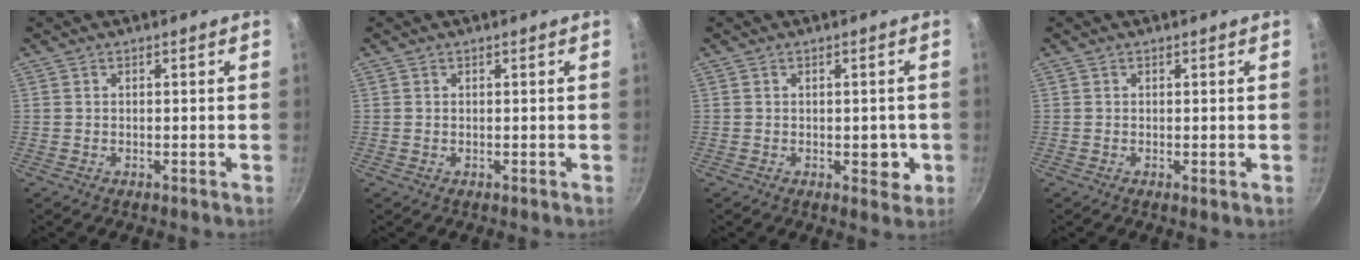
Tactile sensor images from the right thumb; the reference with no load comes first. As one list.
[{"total": 0.0}, {"total": 4.0, "force": [-0.7, 2.3, 3.2], "torque": [-0.017, 0.002, -0.008]}, {"total": 0.5, "force": [0.0, 0.1, 0.5], "torque": [-0.008, -0.002, -0.001]}]